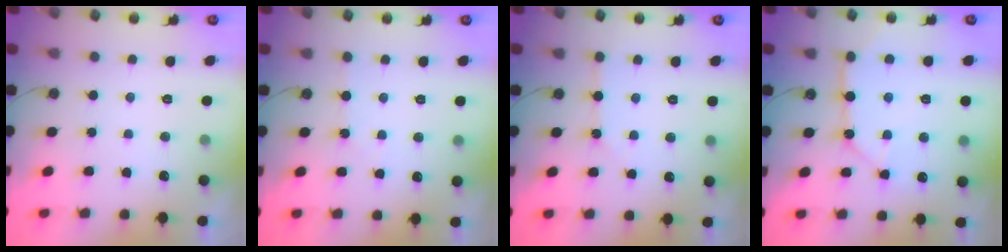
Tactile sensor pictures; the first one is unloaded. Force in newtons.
{"total": 2.9, "press": 2.8, "slide": 0.5}
{"total": 2.4, "press": 2.4, "slide": 0.4}
{"total": 12.8, "press": 12.7, "slide": 1.5}